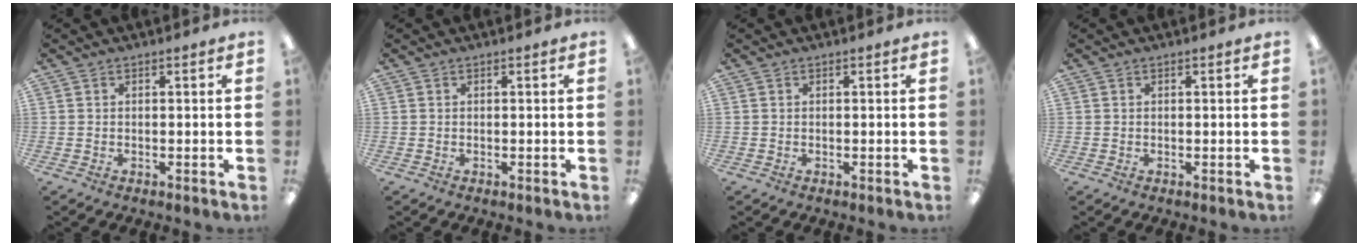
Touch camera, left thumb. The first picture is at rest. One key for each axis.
{"total": 0.0}
{"total": 0.0}
{"total": 0.0}